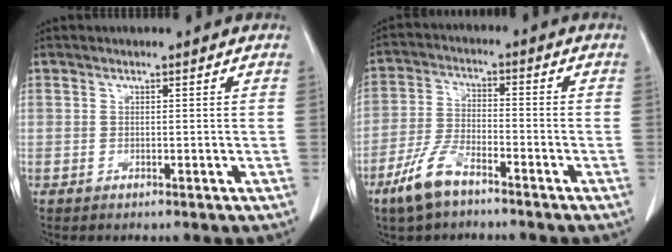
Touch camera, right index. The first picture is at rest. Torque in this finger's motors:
{"motor_torque": [0.35, -0.41, 0.06, -0.02]}